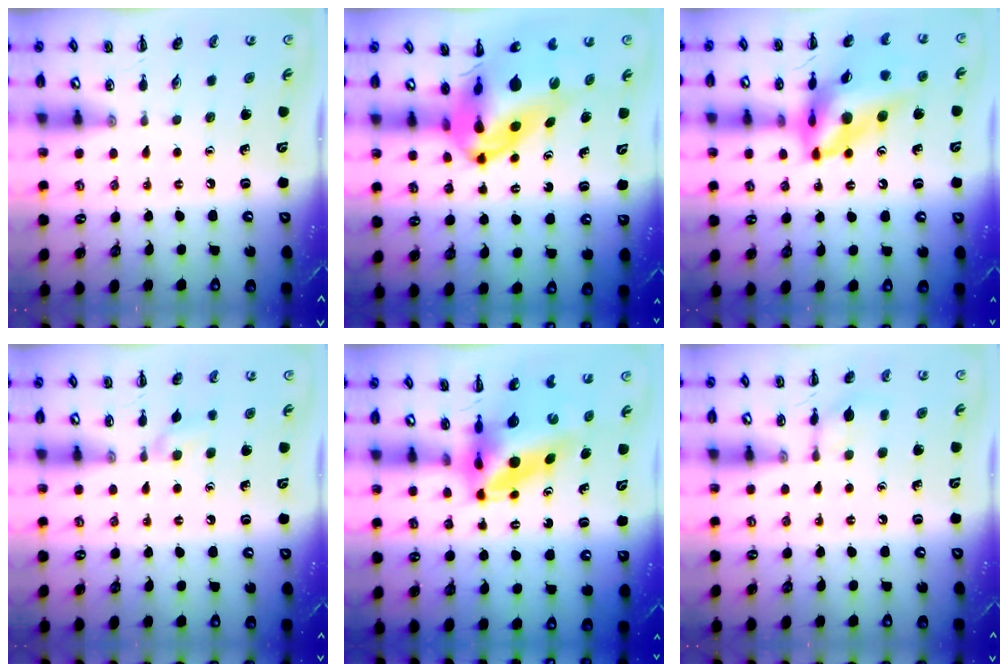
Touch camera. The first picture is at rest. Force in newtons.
{"total": 15.3, "press": 14.6, "slide": 4.7}
{"total": 16.6, "press": 15.9, "slide": 5.0}
{"total": 5.5, "press": 5.2, "slide": 1.7}
{"total": 6.9, "press": 6.6, "slide": 2.1}
{"total": 6.9, "press": 6.7, "slide": 1.7}